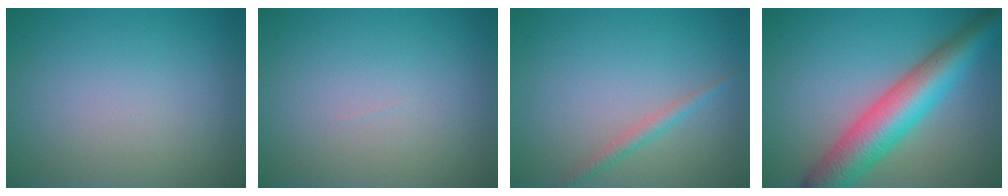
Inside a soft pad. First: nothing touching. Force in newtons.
{"total": 0.0}
{"total": 1.4, "press": 1.4, "slide": 0.0}
{"total": 8.4, "press": 8.4, "slide": 0.4}